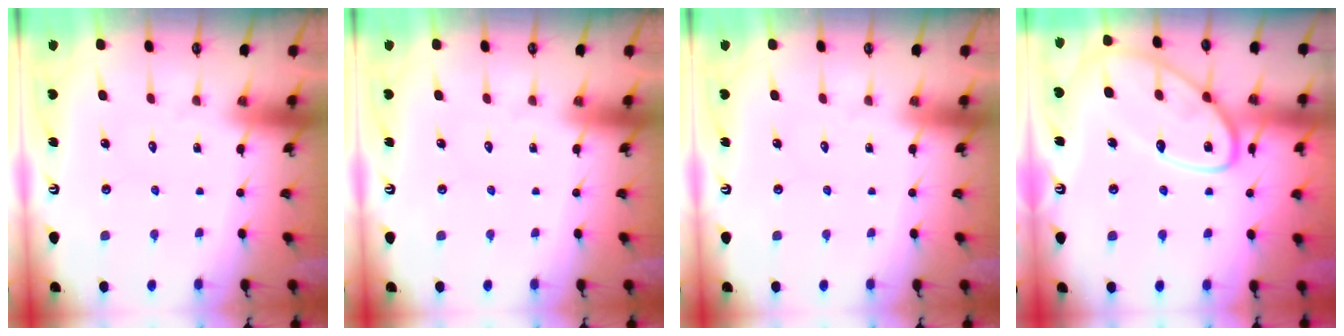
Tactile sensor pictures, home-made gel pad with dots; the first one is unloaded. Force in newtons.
{"total": 0.0}
{"total": 0.0}
{"total": 15.6, "press": 15.6, "slide": 1.4}